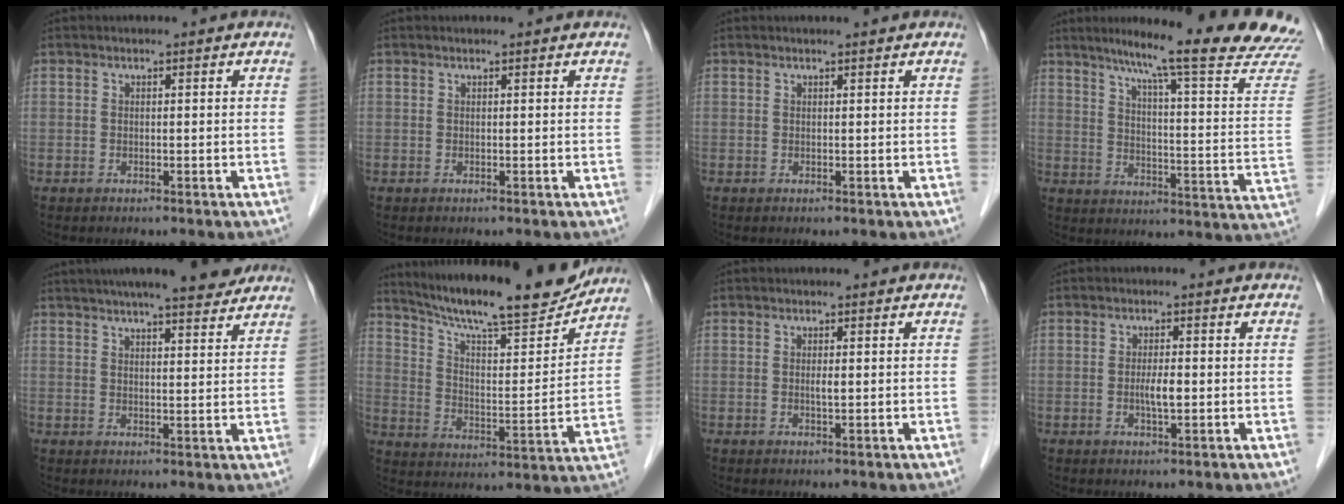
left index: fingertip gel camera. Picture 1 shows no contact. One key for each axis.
{"total": 0.9, "fx": 0.9, "fy": 0.0, "fz": 0.3, "tx": -0.011, "ty": 0.008, "tz": 0.011}
{"total": 1.1, "fx": 1.0, "fy": -0.2, "fz": 0.4, "tx": -0.010, "ty": 0.003, "tz": 0.016}
{"total": 23.2, "fx": 19.5, "fy": -1.2, "fz": 12.6, "tx": -0.179, "ty": -0.063, "tz": 0.246}
{"total": 13.7, "fx": 11.6, "fy": 1.7, "fz": 7.0, "tx": -0.106, "ty": 0.019, "tz": 0.156}
{"total": 19.9, "fx": 17.9, "fy": 1.6, "fz": 8.5, "tx": -0.146, "ty": -0.019, "tz": 0.271}
{"total": 0.9, "fx": 0.1, "fy": 0.0, "fz": 0.9, "tx": -0.020, "ty": -0.002, "tz": 0.002}
{"total": 2.5, "fx": -0.3, "fy": 0.4, "fz": 2.5, "tx": -0.049, "ty": -0.001, "tz": -0.005}